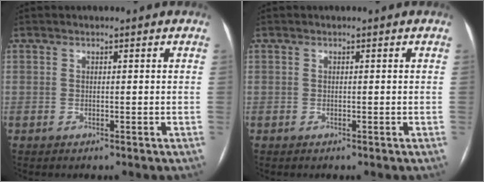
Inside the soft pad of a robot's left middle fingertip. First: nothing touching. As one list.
[{"total": 0.0}]